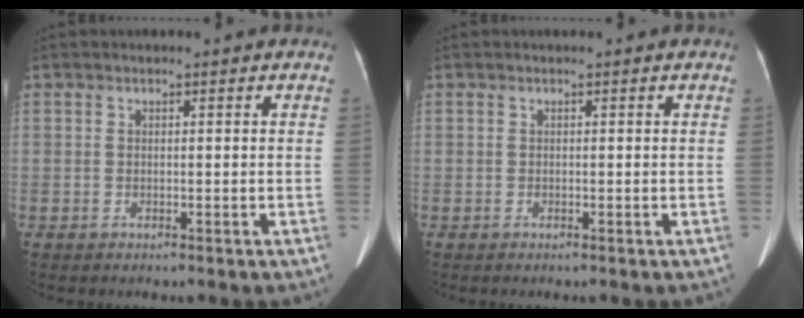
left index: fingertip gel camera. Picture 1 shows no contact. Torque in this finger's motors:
{"motor_torque": [0.03, 0.00, 0.01, 0.01]}